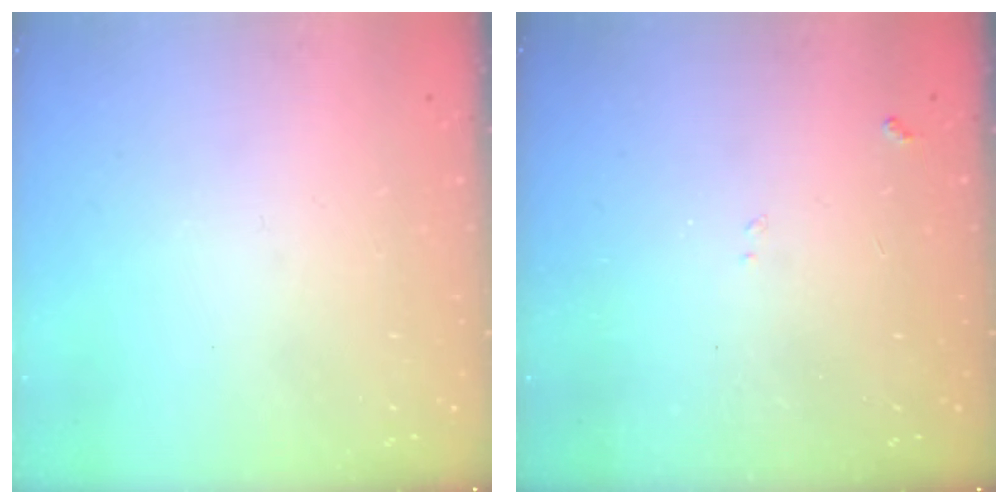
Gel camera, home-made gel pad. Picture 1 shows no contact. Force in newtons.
{"total": 7.1, "press": 7.0, "slide": 0.7}